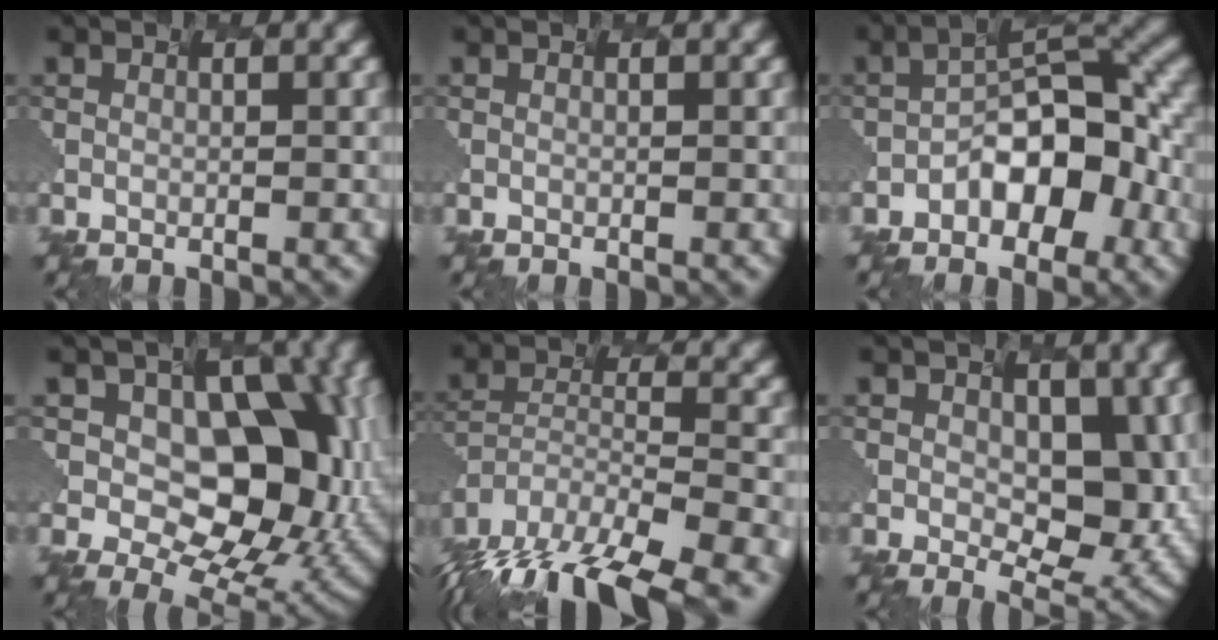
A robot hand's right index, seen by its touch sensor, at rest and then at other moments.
{"total": 0.0}
{"total": 7.5, "force": [-3.4, 3.6, 5.7], "torque": [-0.080, 0.016, -0.061]}
{"total": 11.0, "force": [0.8, 7.5, 8.0], "torque": [-0.114, -0.009, 0.021]}
{"total": 16.5, "force": [-14.5, 4.6, 6.4], "torque": [-0.130, -0.022, -0.211]}
{"total": 6.9, "force": [0.7, 4.3, 5.3], "torque": [-0.098, -0.012, 0.022]}